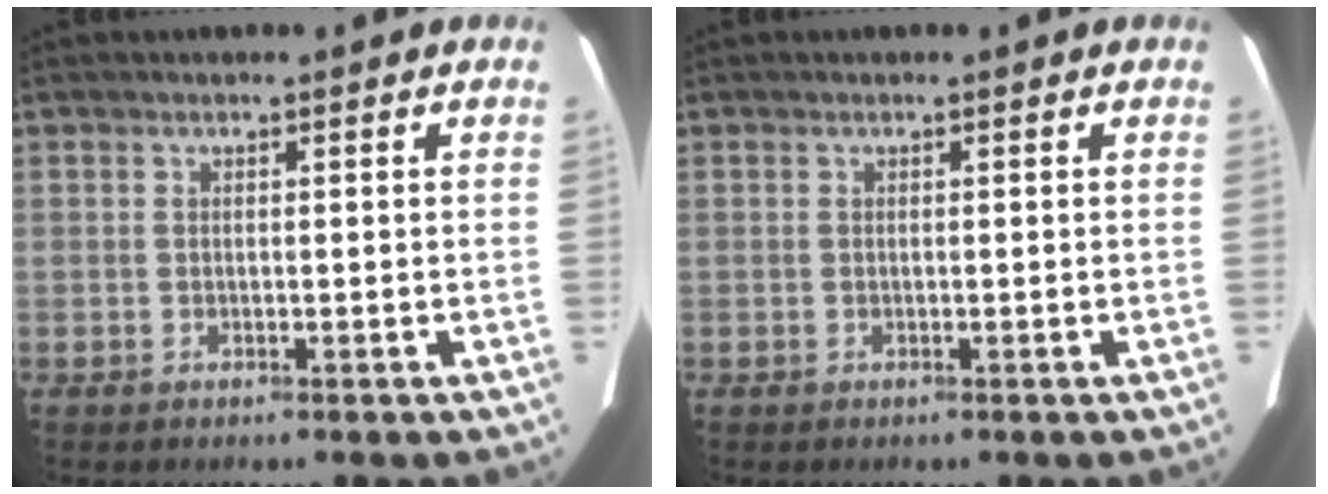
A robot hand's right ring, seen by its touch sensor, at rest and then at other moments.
{"total": 0.0}